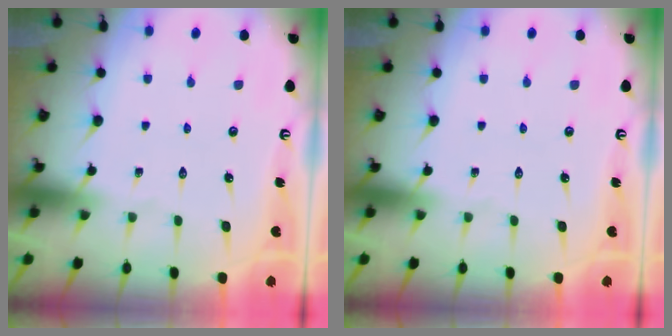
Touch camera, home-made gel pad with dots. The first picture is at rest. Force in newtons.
{"total": 0.0}